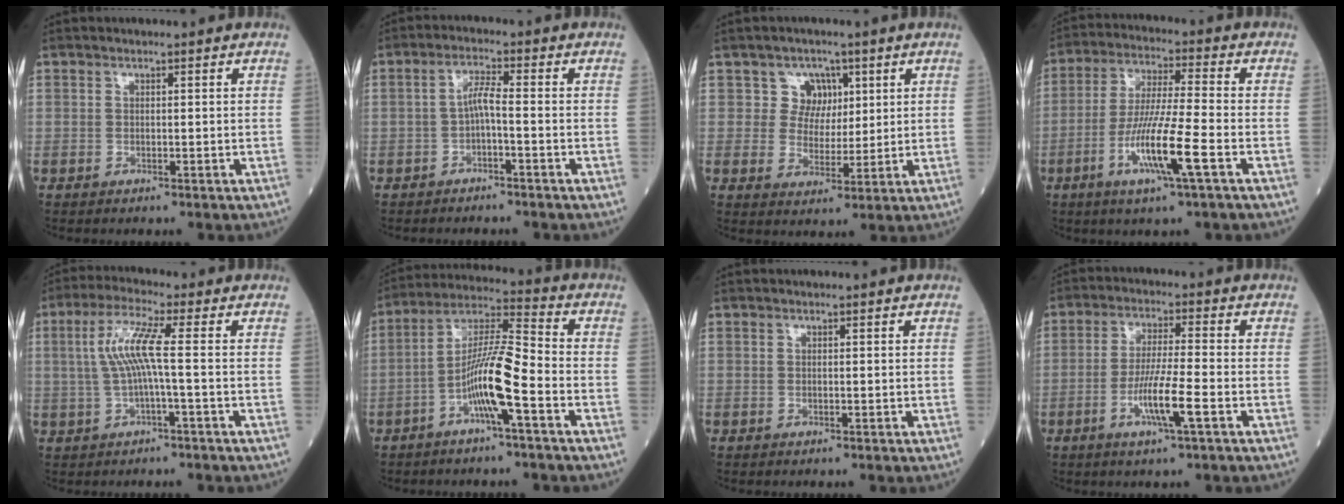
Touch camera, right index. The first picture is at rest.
{"total": 3.0, "force": [-1.0, 0.3, 2.9], "torque": [-0.056, 0.010, -0.019]}
{"total": 5.0, "force": [2.1, 4.4, 0.8], "torque": [-0.004, 0.009, 0.036]}
{"total": 11.0, "force": [-4.2, -0.1, 10.2], "torque": [-0.200, -0.012, -0.079]}
{"total": 6.5, "force": [0.2, 0.1, 6.5], "torque": [-0.139, 0.020, 0.004]}
{"total": 10.3, "force": [-3.9, 0.2, 9.5], "torque": [-0.187, 0.012, -0.076]}
{"total": 0.0}
{"total": 7.4, "force": [-2.8, -0.2, 6.8], "torque": [-0.131, -0.007, -0.052]}